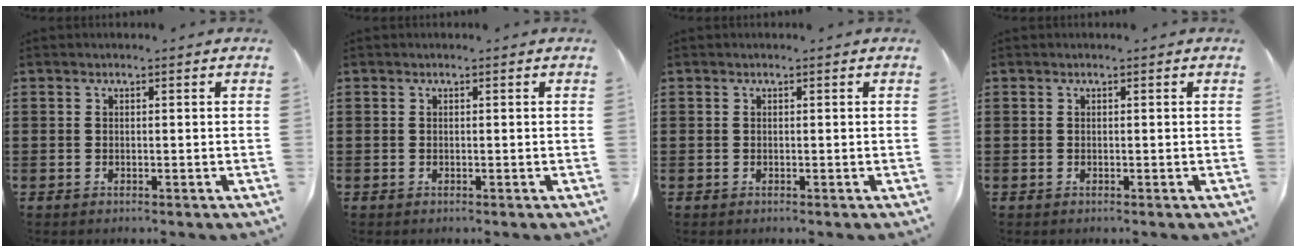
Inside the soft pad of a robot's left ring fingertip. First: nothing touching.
{"total": 0.0}
{"total": 0.0}
{"total": 0.0}